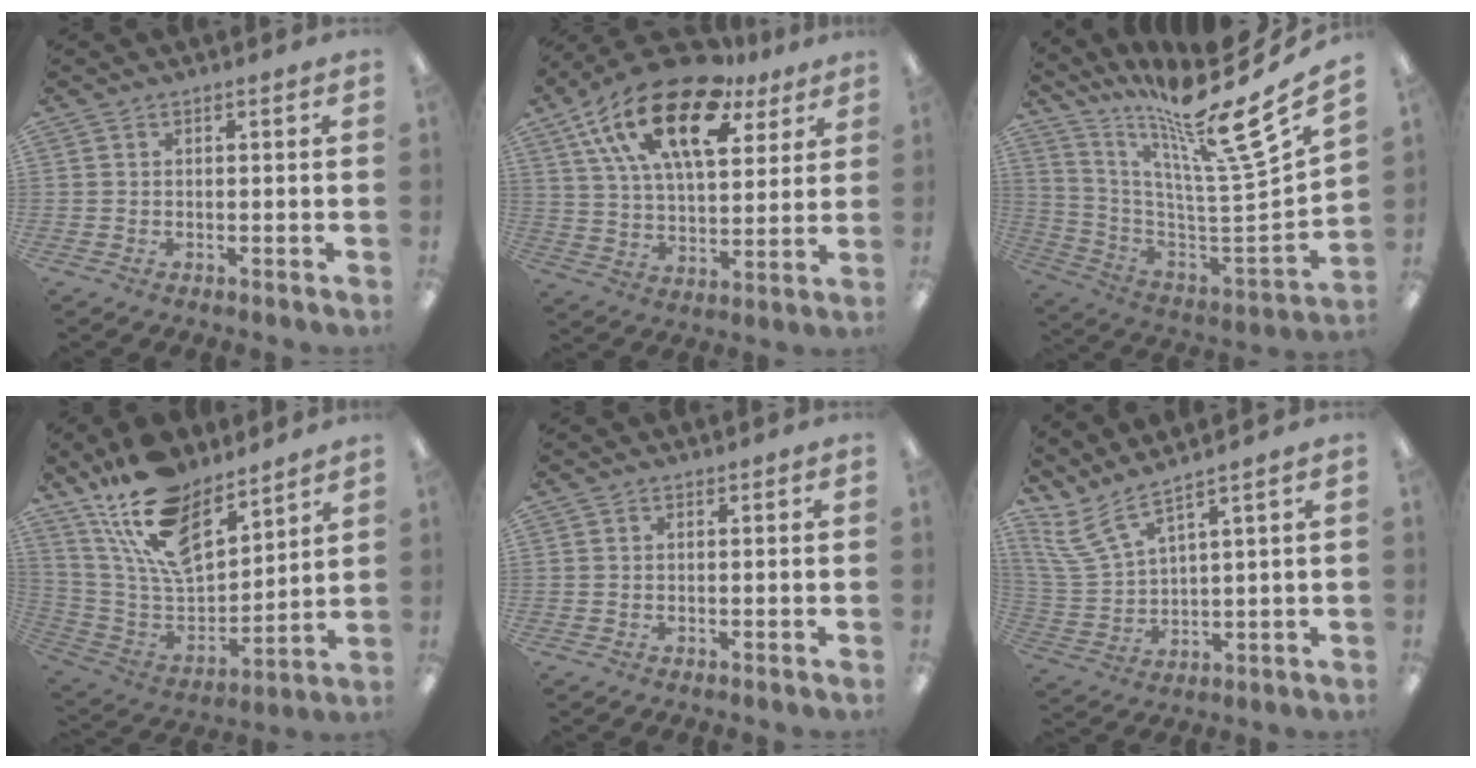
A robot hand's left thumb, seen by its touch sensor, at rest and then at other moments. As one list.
[{"total": 22.2, "force": [12.7, 10.7, 14.7], "torque": [-0.264, -0.055, 0.220]}, {"total": 19.4, "force": [15.7, 0.1, 11.4], "torque": [-0.175, -0.141, 0.237]}, {"total": 19.0, "force": [13.7, 8.6, 10.1], "torque": [-0.194, -0.077, 0.250]}, {"total": 0.0}, {"total": 9.0, "force": [7.1, 2.7, 4.9], "torque": [-0.118, -0.033, 0.134]}]